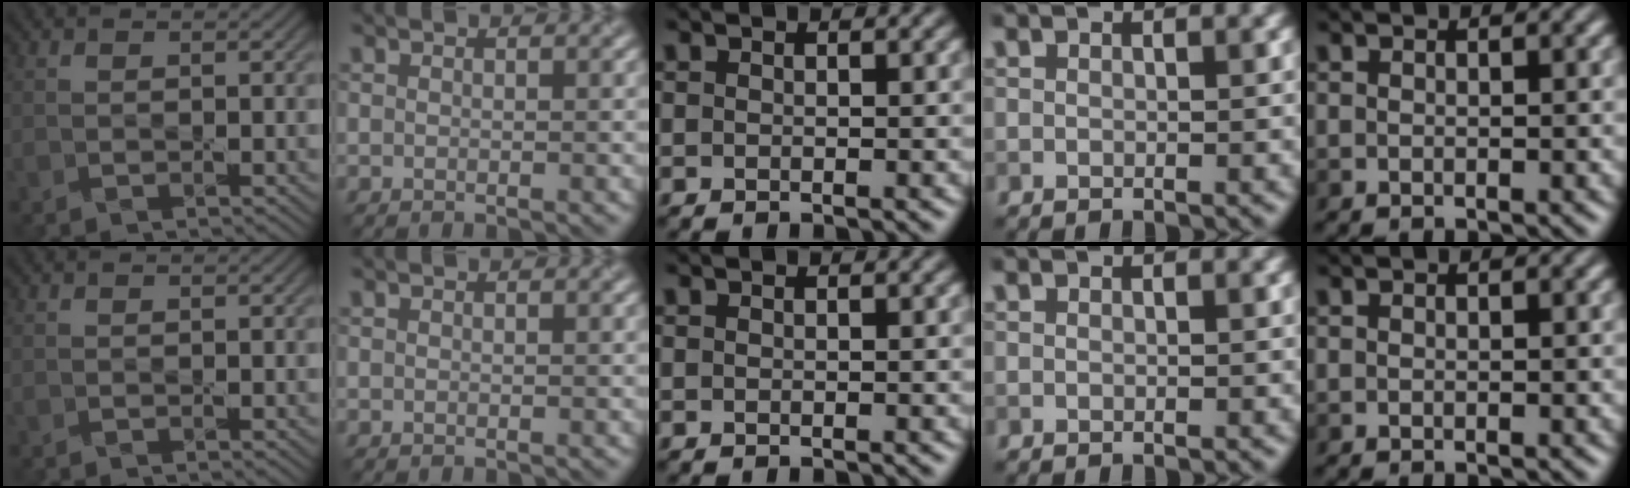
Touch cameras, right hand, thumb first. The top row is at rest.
{}